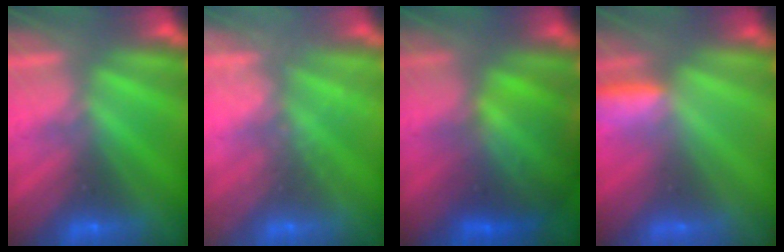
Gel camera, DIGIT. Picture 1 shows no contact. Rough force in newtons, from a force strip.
{"total": 2.0}
{"total": 8.1}
{"total": 2.9}